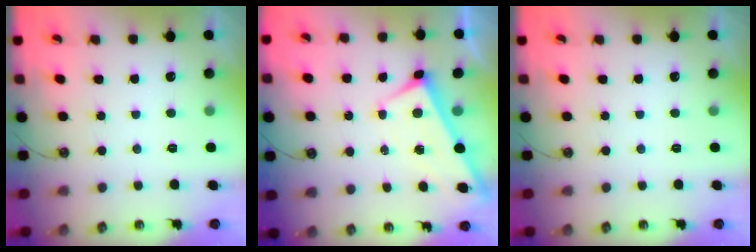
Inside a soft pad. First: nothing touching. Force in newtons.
{"total": 1.7, "press": 1.7, "slide": 0.1}
{"total": 0.0}